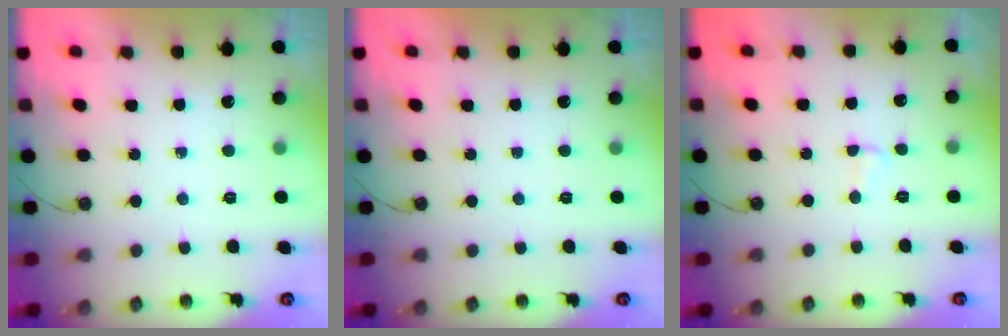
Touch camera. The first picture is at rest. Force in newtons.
{"total": 0.0}
{"total": 2.8, "press": 2.7, "slide": 0.3}